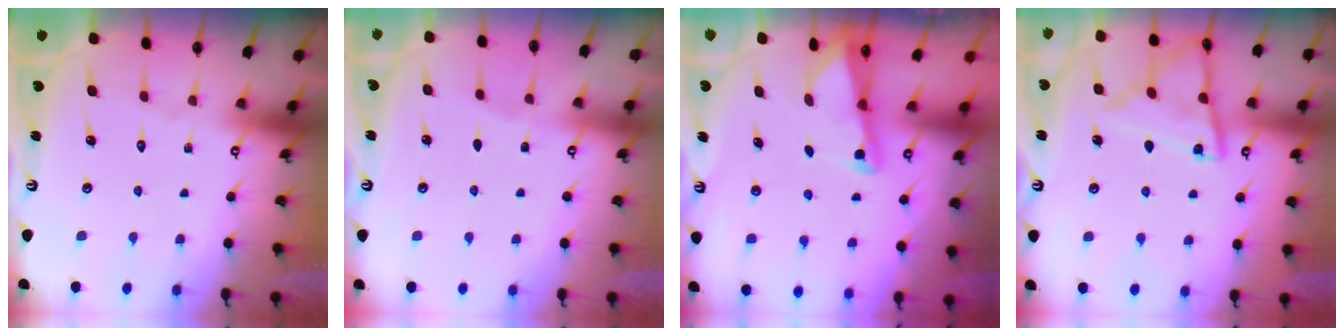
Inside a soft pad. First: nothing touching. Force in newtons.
{"total": 1.9, "press": 1.9, "slide": 0.3}
{"total": 2.0, "press": 2.0, "slide": 0.3}
{"total": 12.4, "press": 12.4, "slide": 1.3}